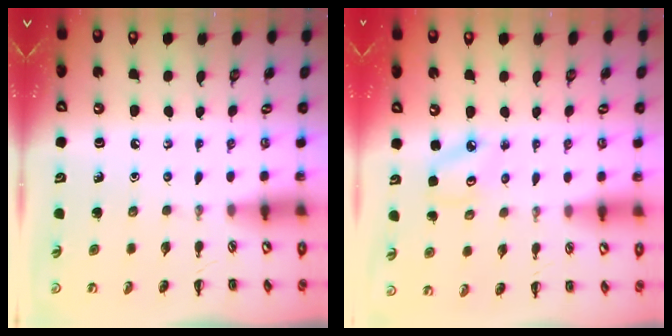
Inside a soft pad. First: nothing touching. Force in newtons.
{"total": 3.5, "press": 3.4, "slide": 0.5}